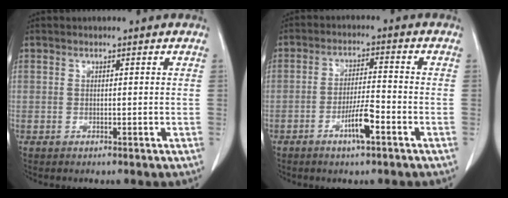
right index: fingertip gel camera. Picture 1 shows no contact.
{"total": 5.6, "force": [-2.9, 0.6, 4.8], "torque": [-0.092, -0.001, -0.052]}